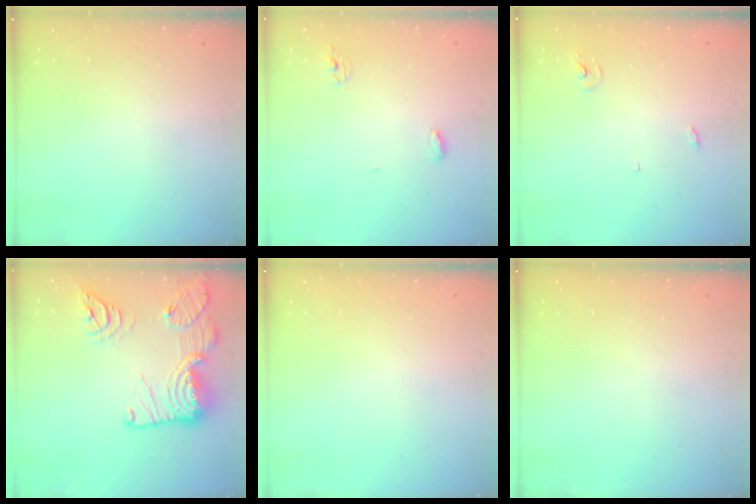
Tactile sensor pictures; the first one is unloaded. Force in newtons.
{"total": 5.2, "press": 4.4, "slide": 2.7}
{"total": 2.9, "press": 2.9, "slide": 0.2}
{"total": 22.9, "press": 22.8, "slide": 2.3}
{"total": 0.0}
{"total": 0.0}